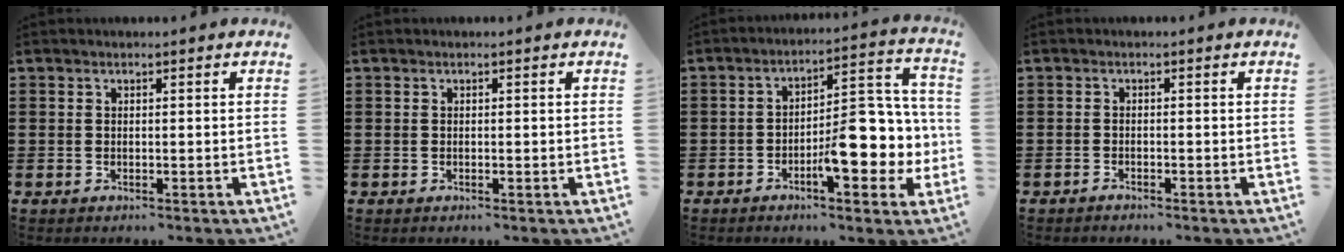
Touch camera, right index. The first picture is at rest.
{"total": 0.0}
{"total": 11.0, "force": [-3.0, 4.8, 9.4], "torque": [-0.113, -0.001, -0.053]}
{"total": 0.8, "force": [-0.8, 0.1, 0.0], "torque": [-0.003, 0.001, -0.017]}